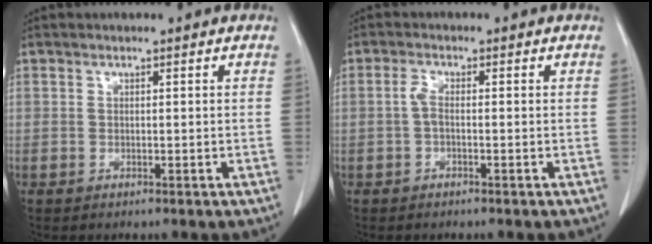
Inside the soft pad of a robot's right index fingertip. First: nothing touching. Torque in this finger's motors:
{"motor_torque": [0.31, -0.02, 0.11, 0.05]}